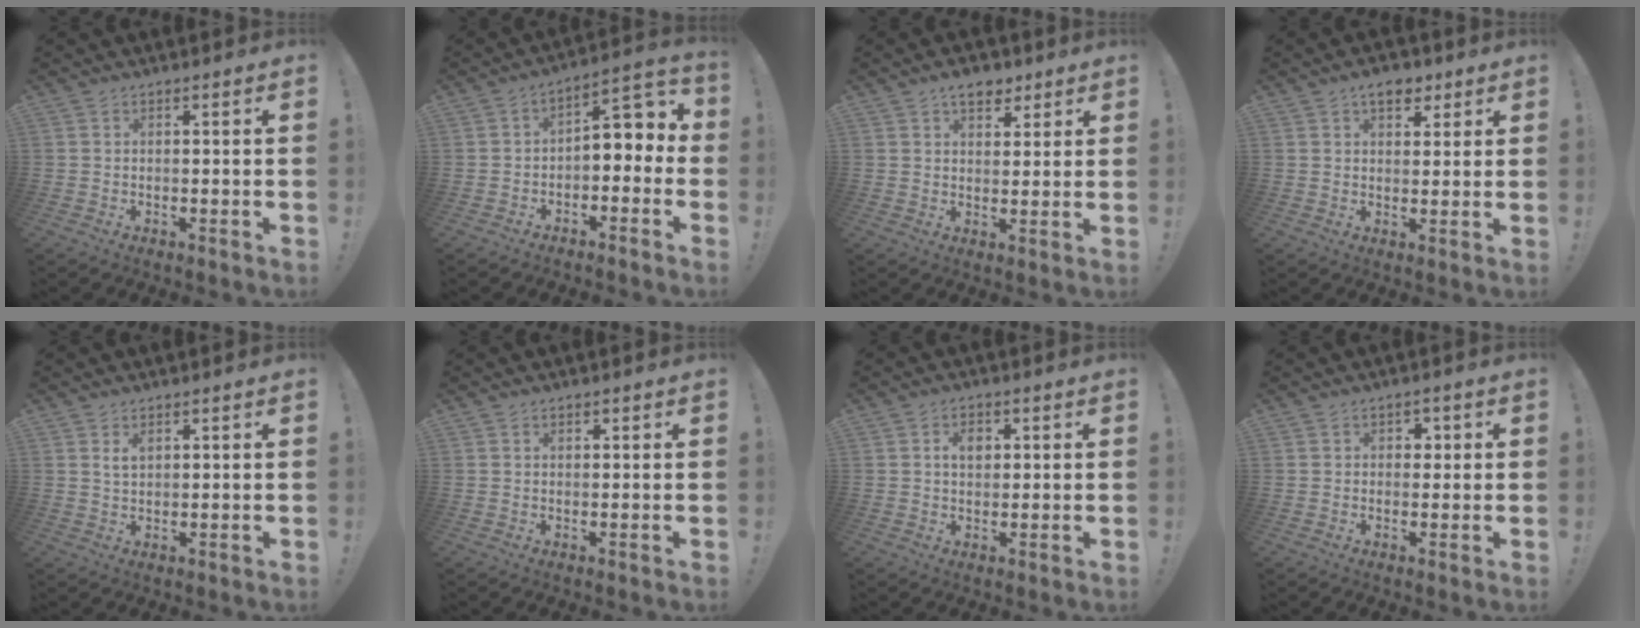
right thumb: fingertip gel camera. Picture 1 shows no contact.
{"total": 5.9, "force": [-0.4, 3.6, 4.6], "torque": [-0.054, -0.007, -0.008]}
{"total": 6.5, "force": [4.3, 4.0, 2.9], "torque": [-0.024, -0.017, 0.073]}
{"total": 6.4, "force": [3.9, 3.9, 3.2], "torque": [-0.027, -0.013, 0.066]}
{"total": 2.4, "force": [1.3, 1.2, 1.6], "torque": [-0.025, -0.003, 0.023]}
{"total": 0.8, "force": [0.6, 0.5, 0.3], "torque": [0.001, -0.002, 0.011]}
{"total": 3.8, "force": [0.8, 2.6, 2.6], "torque": [-0.040, 0.004, 0.010]}
{"total": 2.3, "force": [0.3, 2.2, 0.8], "torque": [0.003, 0.001, -0.001]}